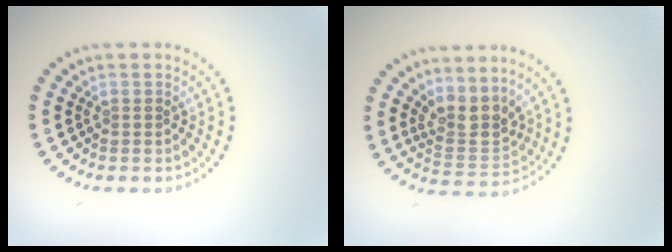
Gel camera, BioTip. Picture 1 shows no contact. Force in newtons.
{"total": 3.2, "press": 2.6, "slide": 1.9}